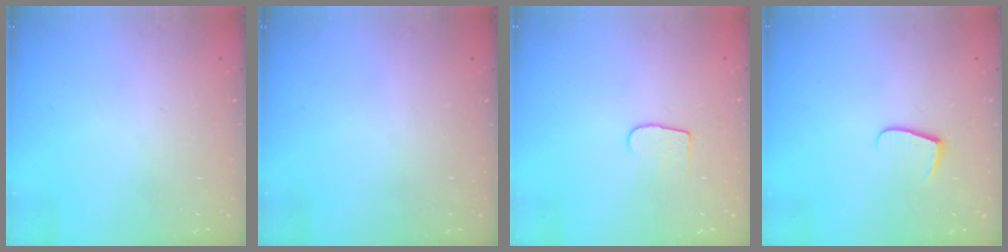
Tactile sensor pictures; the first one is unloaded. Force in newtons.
{"total": 0.0}
{"total": 5.8, "press": 5.8, "slide": 0.5}
{"total": 6.2, "press": 6.2, "slide": 0.6}